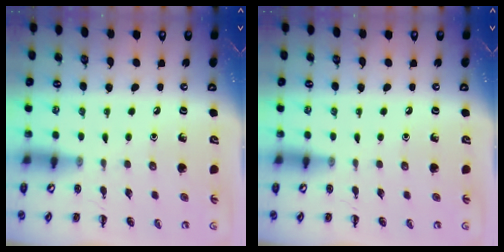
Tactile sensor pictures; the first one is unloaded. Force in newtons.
{"total": 0.0}